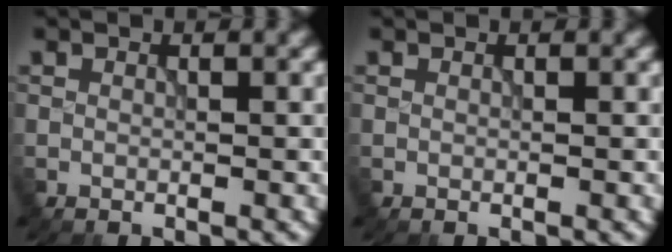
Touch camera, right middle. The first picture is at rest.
{"total": 0.0}